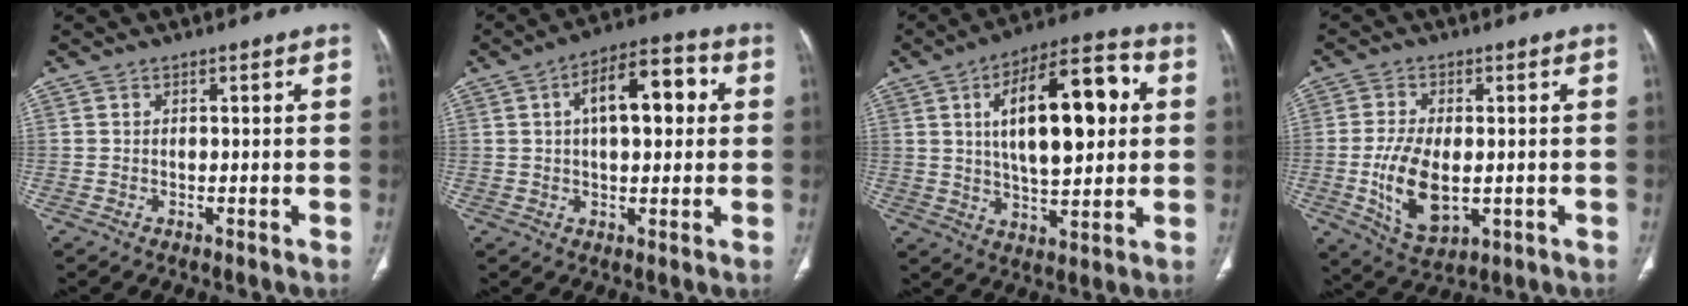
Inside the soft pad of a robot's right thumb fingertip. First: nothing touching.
{"total": 12.3, "force": [2.7, 5.9, 10.4], "torque": [-0.142, 0.024, 0.035]}
{"total": 19.6, "force": [4.1, 8.4, 17.3], "torque": [-0.248, 0.013, 0.061]}
{"total": 10.9, "force": [-1.6, 5.8, 9.1], "torque": [-0.171, -0.010, -0.016]}